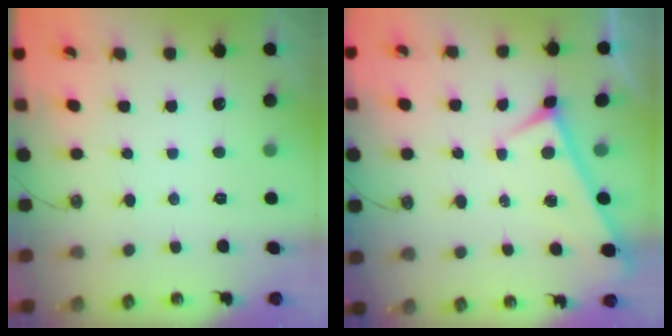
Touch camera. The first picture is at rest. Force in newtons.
{"total": 0.0}